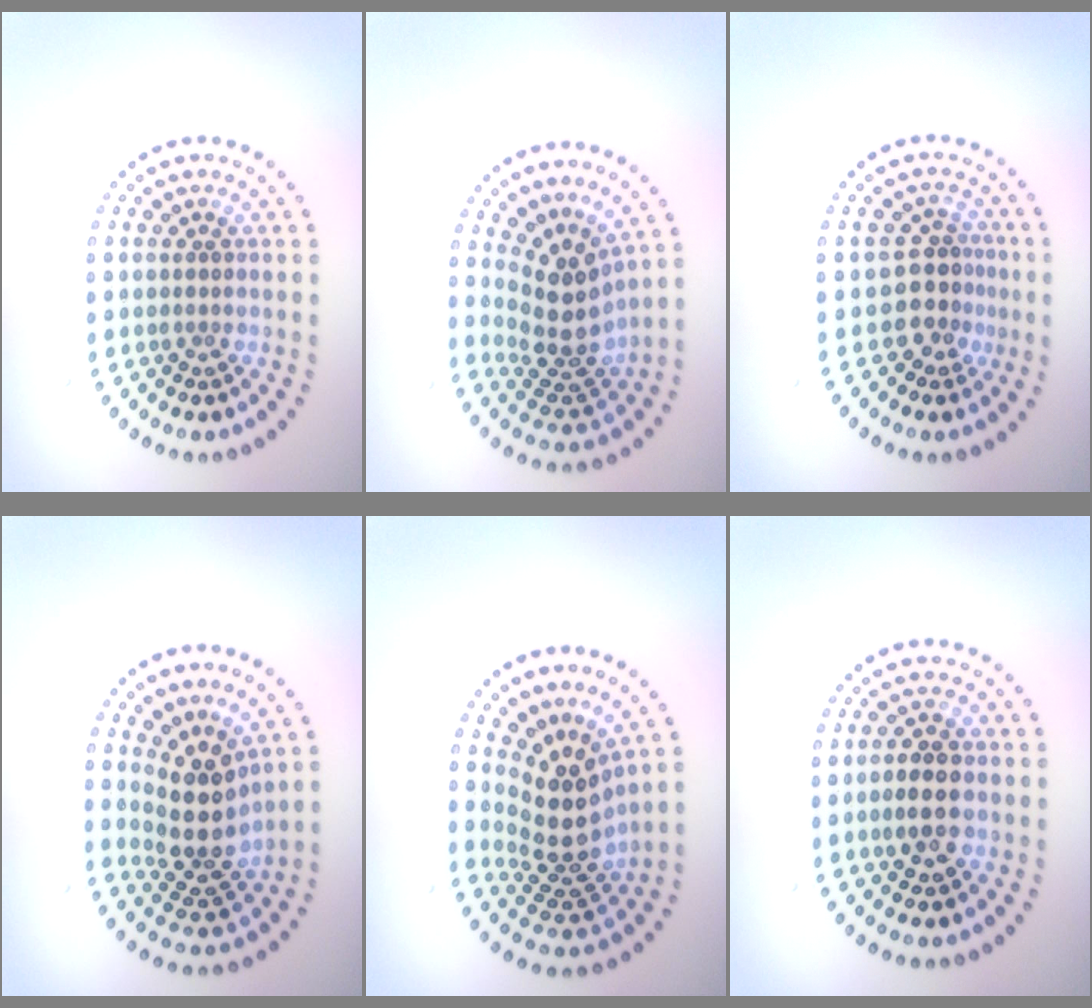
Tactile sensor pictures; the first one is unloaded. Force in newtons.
{"total": 4.2, "press": 3.2, "slide": 2.8}
{"total": 2.8, "press": 2.0, "slide": 2.0}
{"total": 4.3, "press": 3.4, "slide": 2.6}
{"total": 4.7, "press": 3.4, "slide": 3.2}
{"total": 2.9, "press": 2.8, "slide": 0.4}